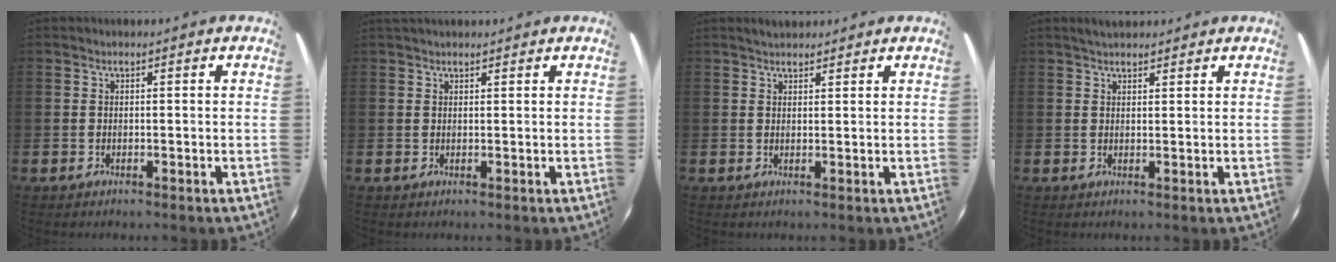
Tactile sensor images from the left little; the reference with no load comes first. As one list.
[{"total": 1.1, "force": [1.0, 0.3, 0.1], "torque": [-0.003, 0.003, 0.020]}, {"total": 1.8, "force": [1.7, 0.6, 0.1], "torque": [0.005, 0.003, 0.032]}, {"total": 2.1, "force": [2.0, 0.7, 0.4], "torque": [-0.002, 0.004, 0.037]}]